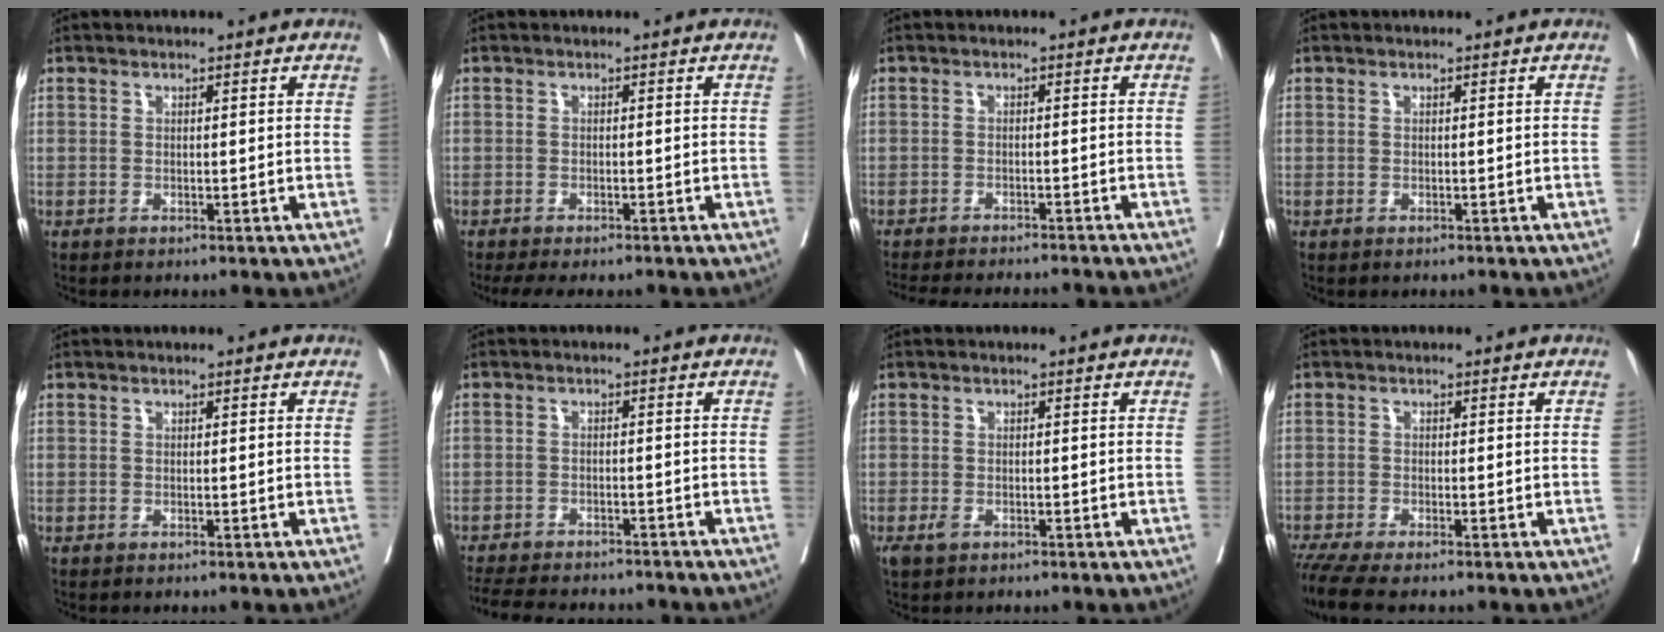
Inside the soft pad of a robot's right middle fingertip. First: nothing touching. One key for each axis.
{"total": 6.7, "fx": -5.7, "fy": 2.0, "fz": 2.9, "tx": -0.031, "ty": -0.008, "tz": -0.082}
{"total": 14.4, "fx": -13.3, "fy": 1.5, "fz": 5.4, "tx": -0.093, "ty": -0.022, "tz": -0.171}
{"total": 0.0}
{"total": 0.0}
{"total": 14.4, "fx": -12.8, "fy": 3.4, "fz": 5.5, "tx": -0.117, "ty": -0.014, "tz": -0.173}
{"total": 1.5, "fx": -0.7, "fy": 0.8, "fz": 1.0, "tx": -0.023, "ty": -0.002, "tz": -0.008}
{"total": 5.0, "fx": -4.2, "fy": 0.1, "fz": 2.8, "tx": -0.048, "ty": -0.013, "tz": -0.077}